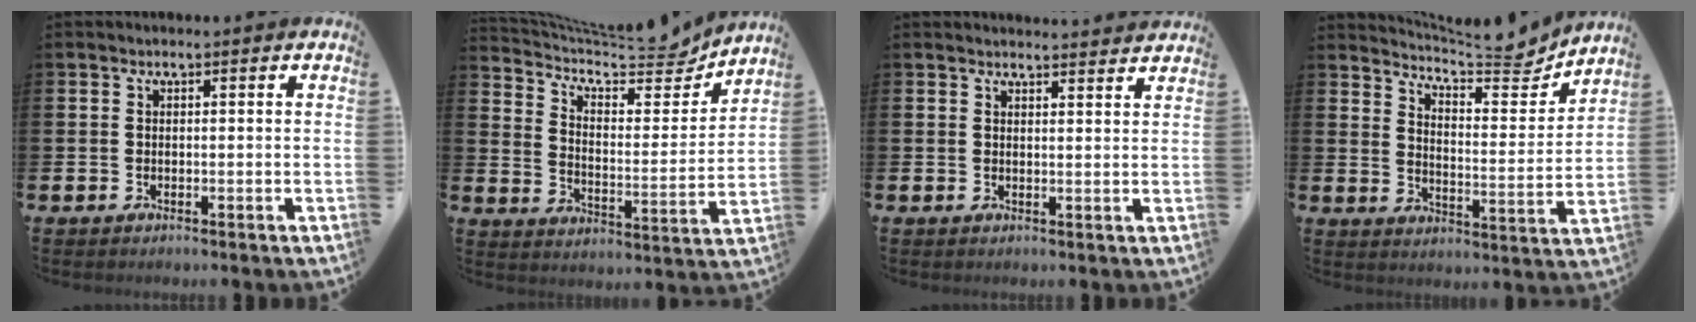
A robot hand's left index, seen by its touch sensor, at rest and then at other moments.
{"total": 8.4, "force": [7.8, 2.1, 2.5], "torque": [-0.073, -0.064, 0.132]}
{"total": 2.3, "force": [2.3, 0.0, -0.1], "torque": [0.009, -0.018, 0.039]}
{"total": 7.2, "force": [6.9, 0.6, 1.7], "torque": [-0.048, -0.056, 0.118]}